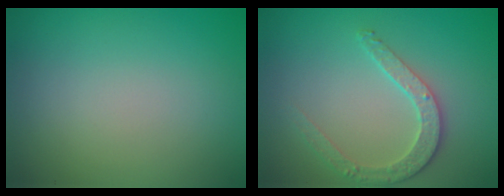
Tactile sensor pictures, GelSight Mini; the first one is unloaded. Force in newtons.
{"total": 2.8, "press": 2.5, "slide": 1.2}